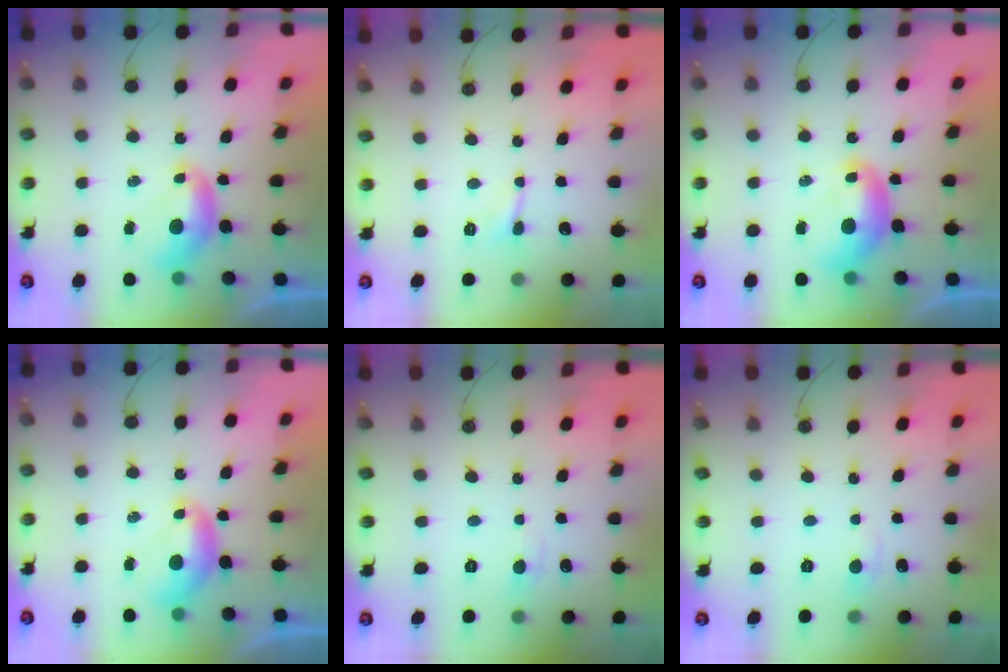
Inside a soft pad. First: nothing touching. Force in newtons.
{"total": 3.5, "press": 3.5, "slide": 0.7}
{"total": 2.1, "press": 2.0, "slide": 0.6}
{"total": 0.0}
{"total": 0.6, "press": 0.4, "slide": 0.5}
{"total": 0.7, "press": 0.6, "slide": 0.4}